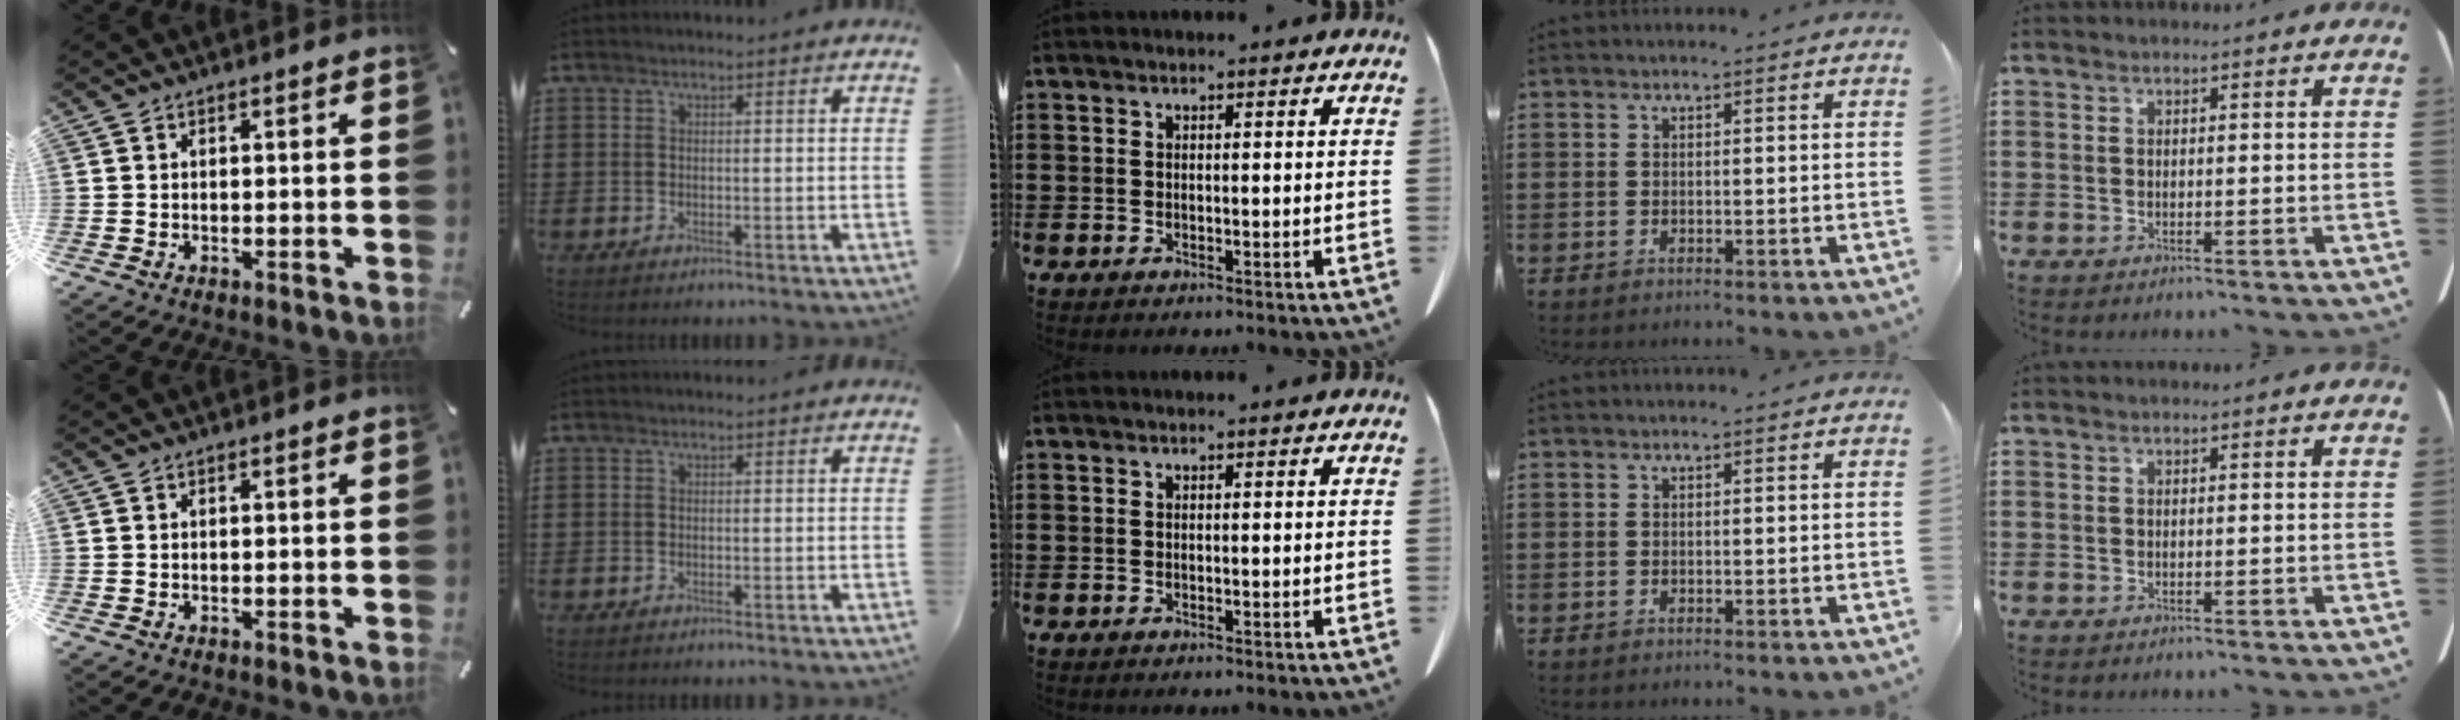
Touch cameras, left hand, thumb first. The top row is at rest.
{}